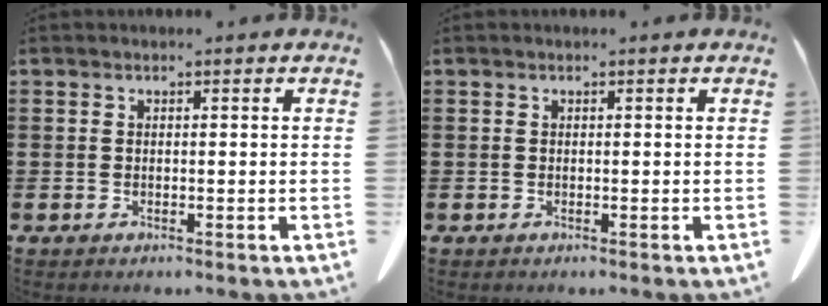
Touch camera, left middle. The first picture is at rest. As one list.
[{"total": 0.0}]